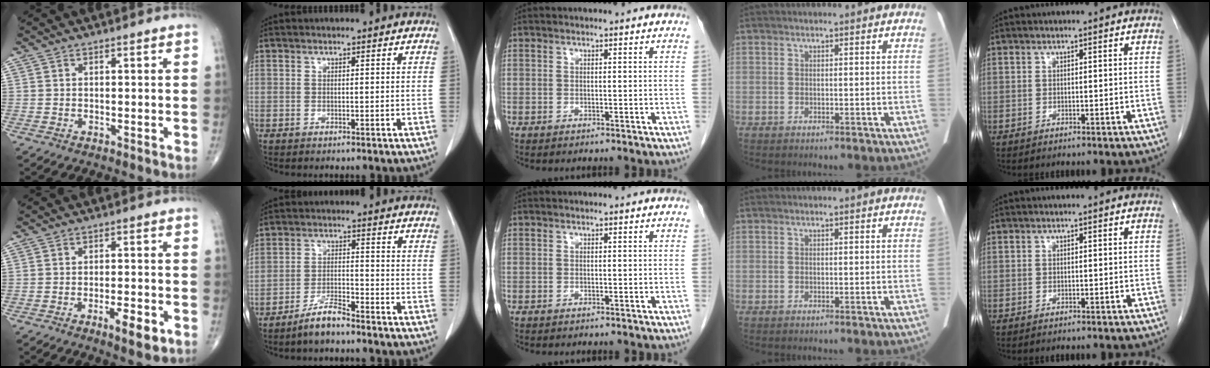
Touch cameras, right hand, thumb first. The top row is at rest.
{"thumb": {"total": 5.5, "force": [-2.5, 1.6, 4.7], "torque": [-0.071, 0.001, -0.035]}, "index": {"total": 4.7, "force": [-4.1, 0.9, 2.2], "torque": [-0.044, -0.002, -0.078]}}